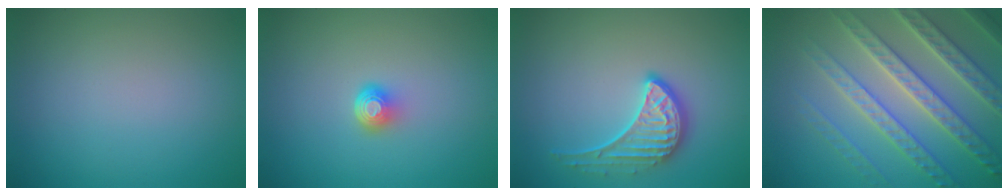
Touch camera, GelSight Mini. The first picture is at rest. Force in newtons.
{"total": 2.0, "press": 1.3, "slide": 1.6}
{"total": 3.5, "press": 3.0, "slide": 1.8}
{"total": 7.1, "press": 6.9, "slide": 1.8}